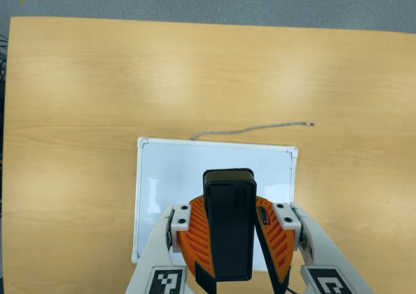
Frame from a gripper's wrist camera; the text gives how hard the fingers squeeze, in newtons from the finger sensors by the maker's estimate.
{"total": 10.9, "left": 10.4, "right": 11.4}